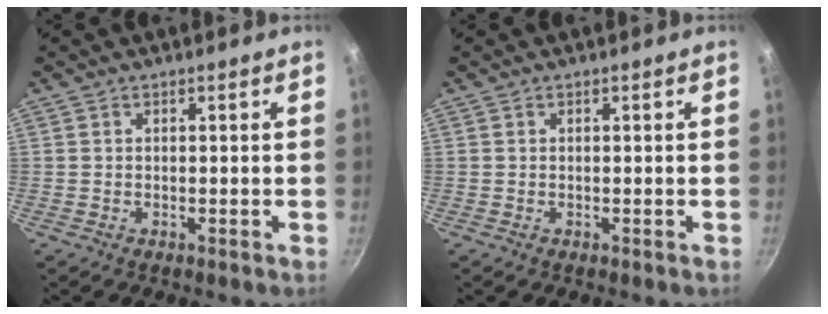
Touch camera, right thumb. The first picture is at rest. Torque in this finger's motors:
{"motor_torque": [0.00, 0.00, -0.02, 0.03, 0.00]}